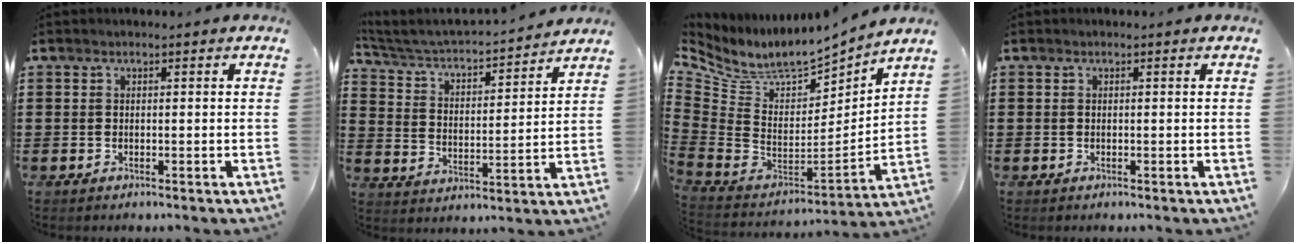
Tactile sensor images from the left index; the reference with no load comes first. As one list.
[{"total": 3.4, "force": [3.2, 0.6, 1.2], "torque": [-0.043, -0.031, 0.043]}, {"total": 6.9, "force": [5.7, 2.5, 3.1], "torque": [-0.092, -0.052, 0.096]}, {"total": 0.0}]